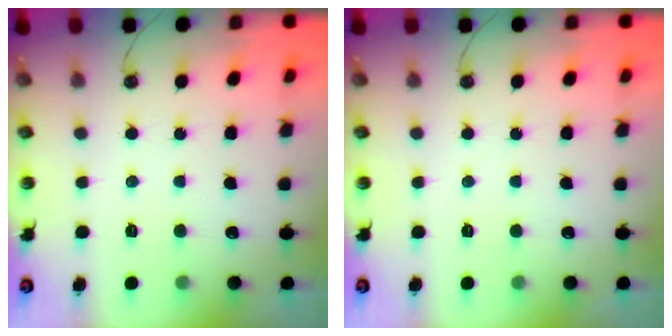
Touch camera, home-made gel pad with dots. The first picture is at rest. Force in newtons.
{"total": 0.0}